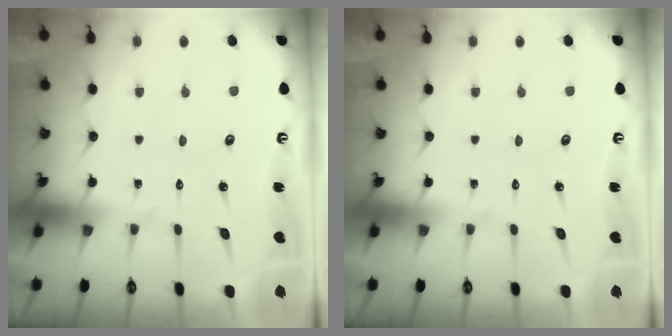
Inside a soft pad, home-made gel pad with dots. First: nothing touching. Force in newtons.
{"total": 0.0}